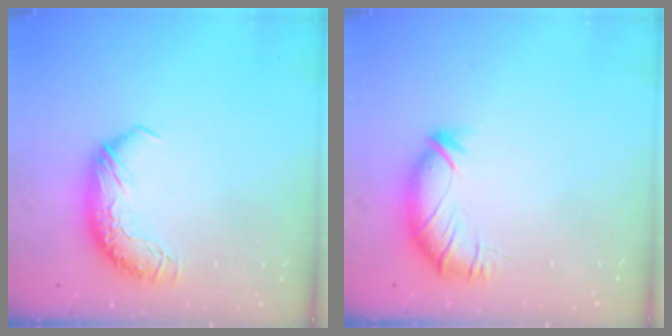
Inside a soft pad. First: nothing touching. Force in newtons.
{"total": 3.2, "press": 2.5, "slide": 1.9}